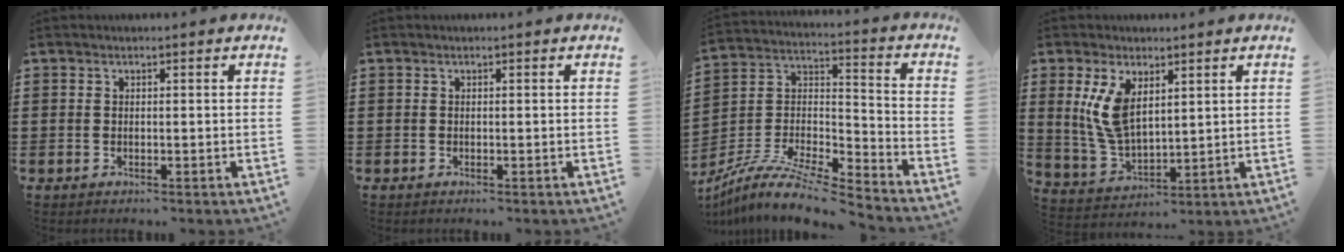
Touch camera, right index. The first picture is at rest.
{"total": 0.0}
{"total": 10.5, "force": [-9.0, 2.0, 5.0], "torque": [-0.104, 0.010, -0.182]}
{"total": 8.1, "force": [2.9, 4.1, 6.3], "torque": [-0.143, 0.002, 0.052]}